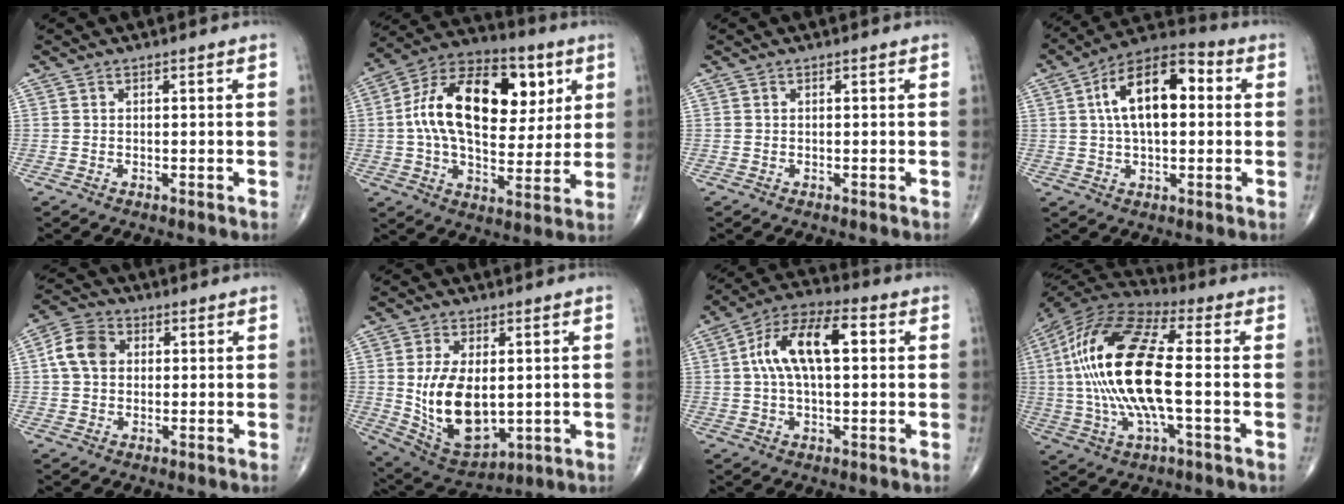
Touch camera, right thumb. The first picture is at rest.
{"total": 23.3, "force": [5.0, 13.6, 18.3], "torque": [-0.281, 0.007, 0.074]}
{"total": 0.0}
{"total": 15.1, "force": [2.6, 7.6, 12.8], "torque": [-0.212, 0.028, 0.036]}
{"total": 7.3, "force": [1.2, 5.7, 4.5], "torque": [-0.077, 0.014, 0.014]}
{"total": 15.3, "force": [0.1, 8.7, 12.6], "torque": [-0.212, -0.014, 0.029]}
{"total": 13.9, "force": [2.4, 6.7, 12.0], "torque": [-0.220, 0.031, 0.036]}
{"total": 23.2, "force": [-0.2, 8.0, 21.7], "torque": [-0.464, 0.018, -0.010]}